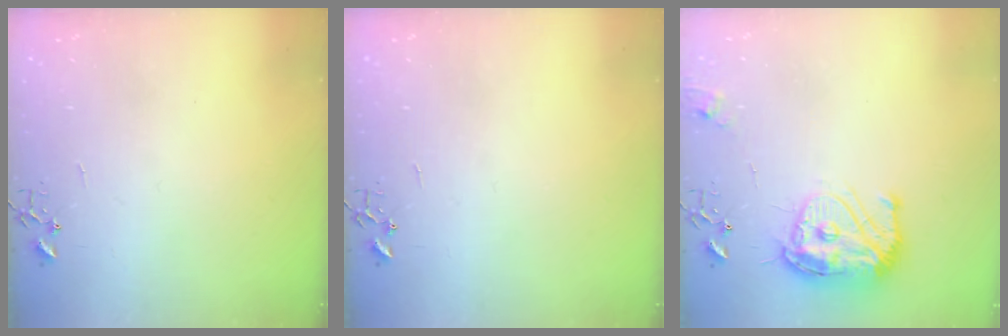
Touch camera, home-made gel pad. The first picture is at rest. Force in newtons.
{"total": 0.0}
{"total": 16.6, "press": 16.5, "slide": 1.6}